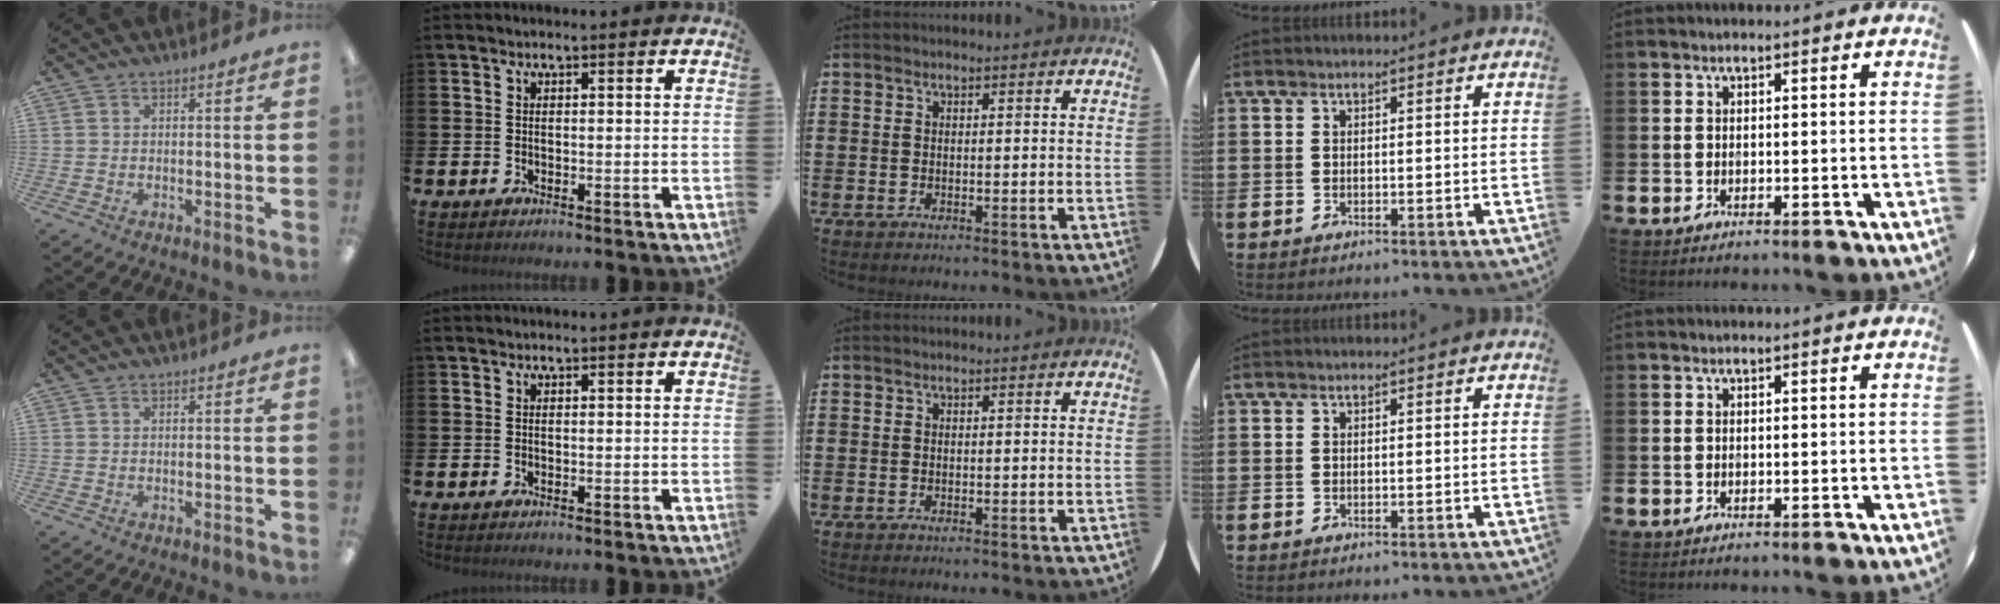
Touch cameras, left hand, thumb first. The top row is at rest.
{}